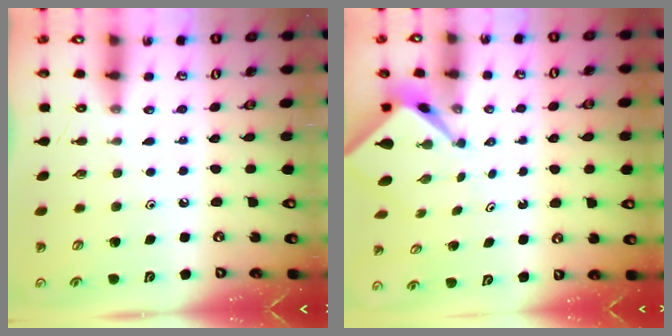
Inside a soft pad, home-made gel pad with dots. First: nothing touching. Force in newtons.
{"total": 2.5, "press": 2.5, "slide": 0.1}